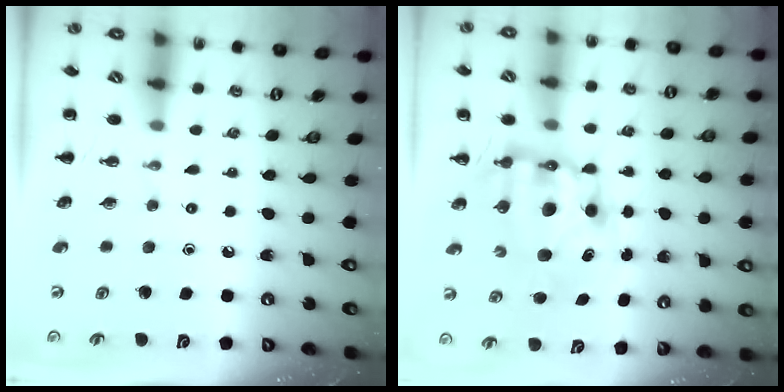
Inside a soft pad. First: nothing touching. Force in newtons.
{"total": 10.2, "press": 9.7, "slide": 3.0}